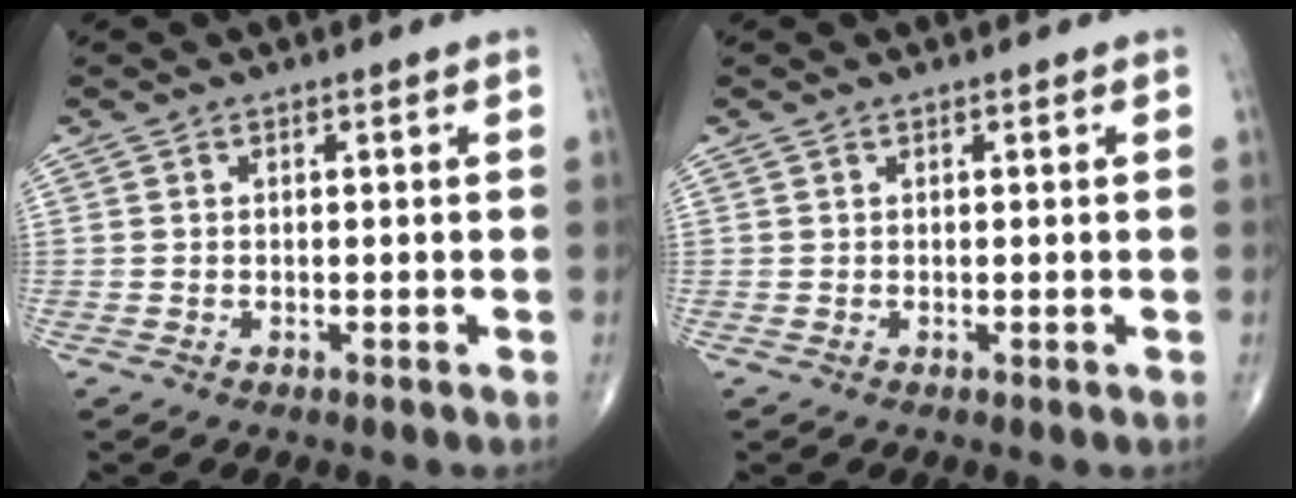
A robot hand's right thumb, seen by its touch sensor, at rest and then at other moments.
{"total": 0.0}